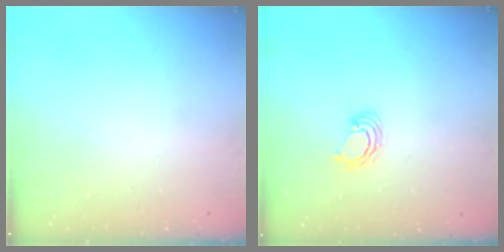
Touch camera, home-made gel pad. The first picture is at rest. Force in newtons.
{"total": 3.8, "press": 3.8, "slide": 0.2}